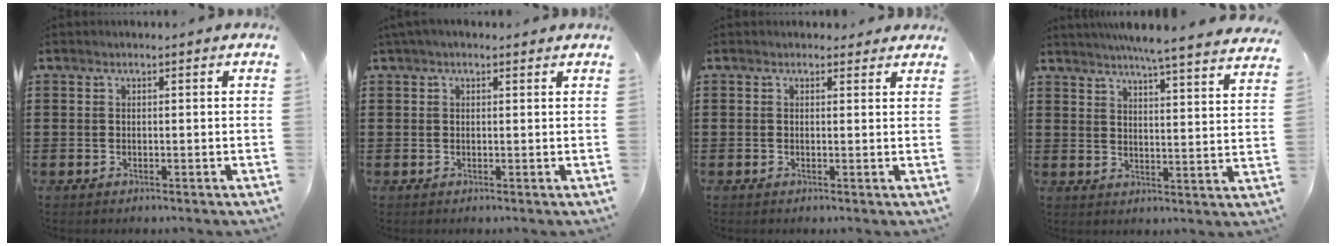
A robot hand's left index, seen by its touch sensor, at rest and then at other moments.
{"total": 1.5, "force": [0.9, 1.0, 0.7], "torque": [-0.018, 0.006, 0.017]}
{"total": 1.4, "force": [0.9, 1.0, 0.1], "torque": [0.001, 0.003, 0.016]}
{"total": 5.4, "force": [5.0, -1.0, 1.9], "torque": [-0.056, -0.030, 0.083]}